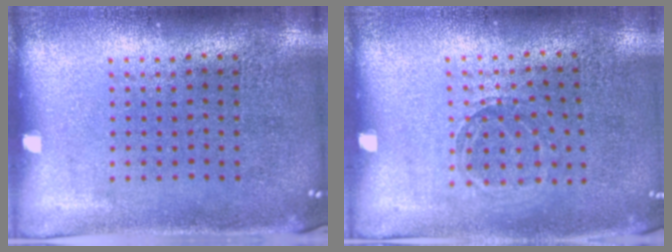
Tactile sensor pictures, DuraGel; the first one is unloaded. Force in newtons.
{"total": 0.8, "press": 0.8, "slide": 0.1}